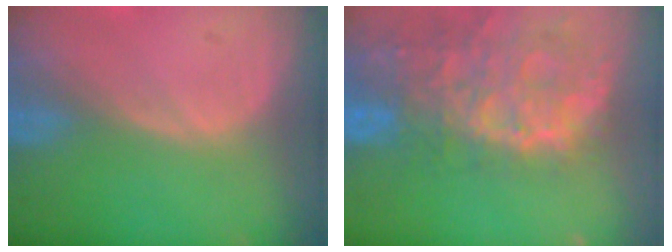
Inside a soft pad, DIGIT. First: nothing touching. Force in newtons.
{"total": 13.6, "press": 11.0, "slide": 7.9}